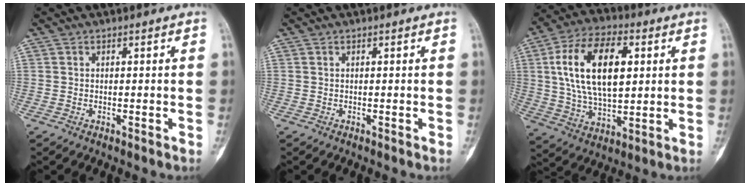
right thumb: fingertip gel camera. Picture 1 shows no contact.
{"total": 0.0}
{"total": 18.6, "force": [4.0, 10.1, 15.2], "torque": [-0.260, 0.001, 0.073]}